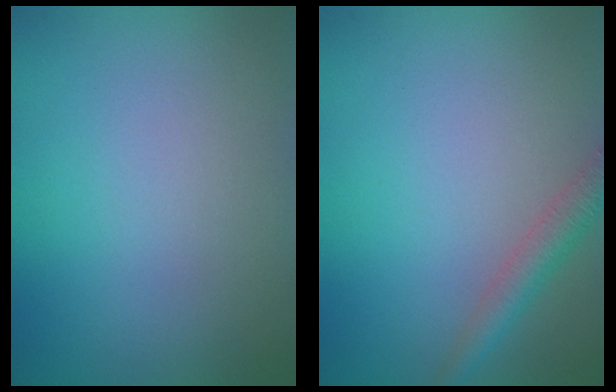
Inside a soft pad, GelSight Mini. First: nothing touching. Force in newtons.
{"total": 2.4, "press": 2.4, "slide": 0.1}